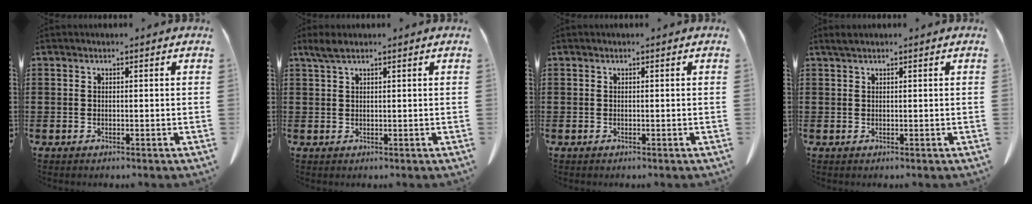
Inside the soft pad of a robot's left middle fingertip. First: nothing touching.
{"total": 2.1, "force": [1.4, 0.4, 1.6], "torque": [-0.034, 0.002, 0.025]}
{"total": 0.0}
{"total": 0.9, "force": [0.6, 0.1, 0.6], "torque": [-0.015, 0.001, 0.011]}